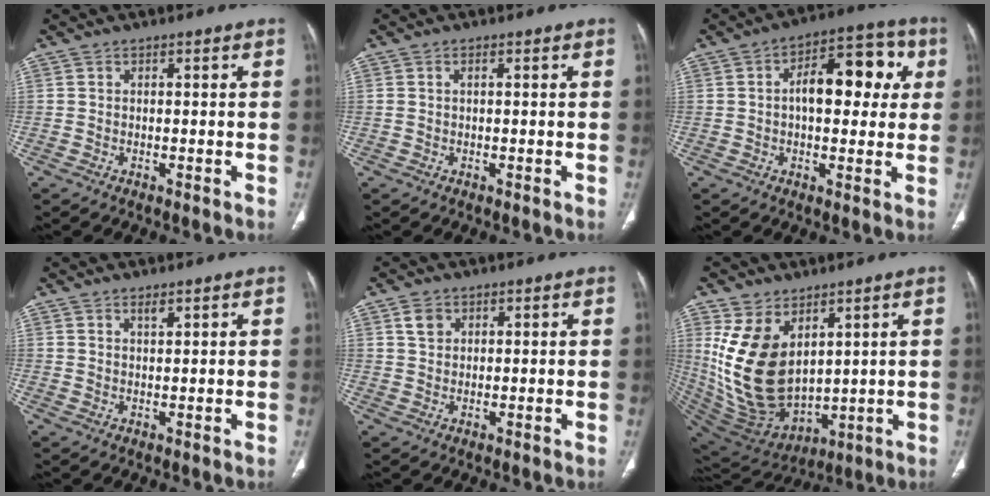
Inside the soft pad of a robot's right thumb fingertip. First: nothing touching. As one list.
[{"total": 0.7, "force": [0.2, 0.2, 0.6], "torque": [-0.017, 0.004, 0.004]}, {"total": 13.8, "force": [2.3, 7.4, 11.4], "torque": [-0.123, 0.029, 0.027]}, {"total": 1.3, "force": [1.1, 0.2, 0.7], "torque": [-0.006, -0.008, 0.021]}, {"total": 2.8, "force": [1.4, 2.0, 1.3], "torque": [-0.013, -0.002, 0.028]}, {"total": 17.8, "force": [5.1, 11.4, 12.8], "torque": [-0.220, -0.039, 0.131]}]